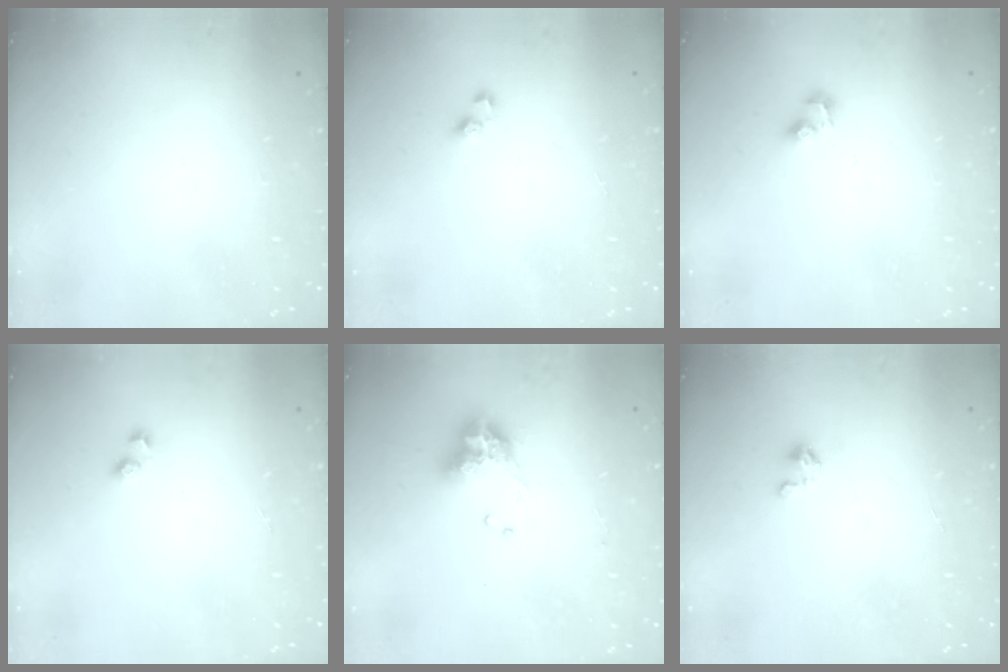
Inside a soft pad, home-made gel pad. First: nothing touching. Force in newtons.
{"total": 3.1, "press": 3.1, "slide": 0.3}
{"total": 2.8, "press": 2.5, "slide": 1.2}
{"total": 2.1, "press": 1.7, "slide": 1.2}
{"total": 9.3, "press": 9.3, "slide": 0.8}
{"total": 0.0}